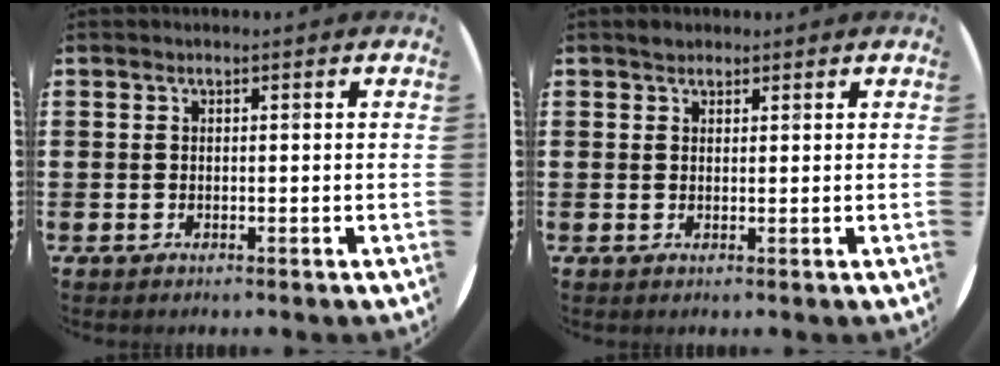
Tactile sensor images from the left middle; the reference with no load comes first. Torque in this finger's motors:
{"motor_torque": [0.27, -0.17, 0.01, 0.00]}